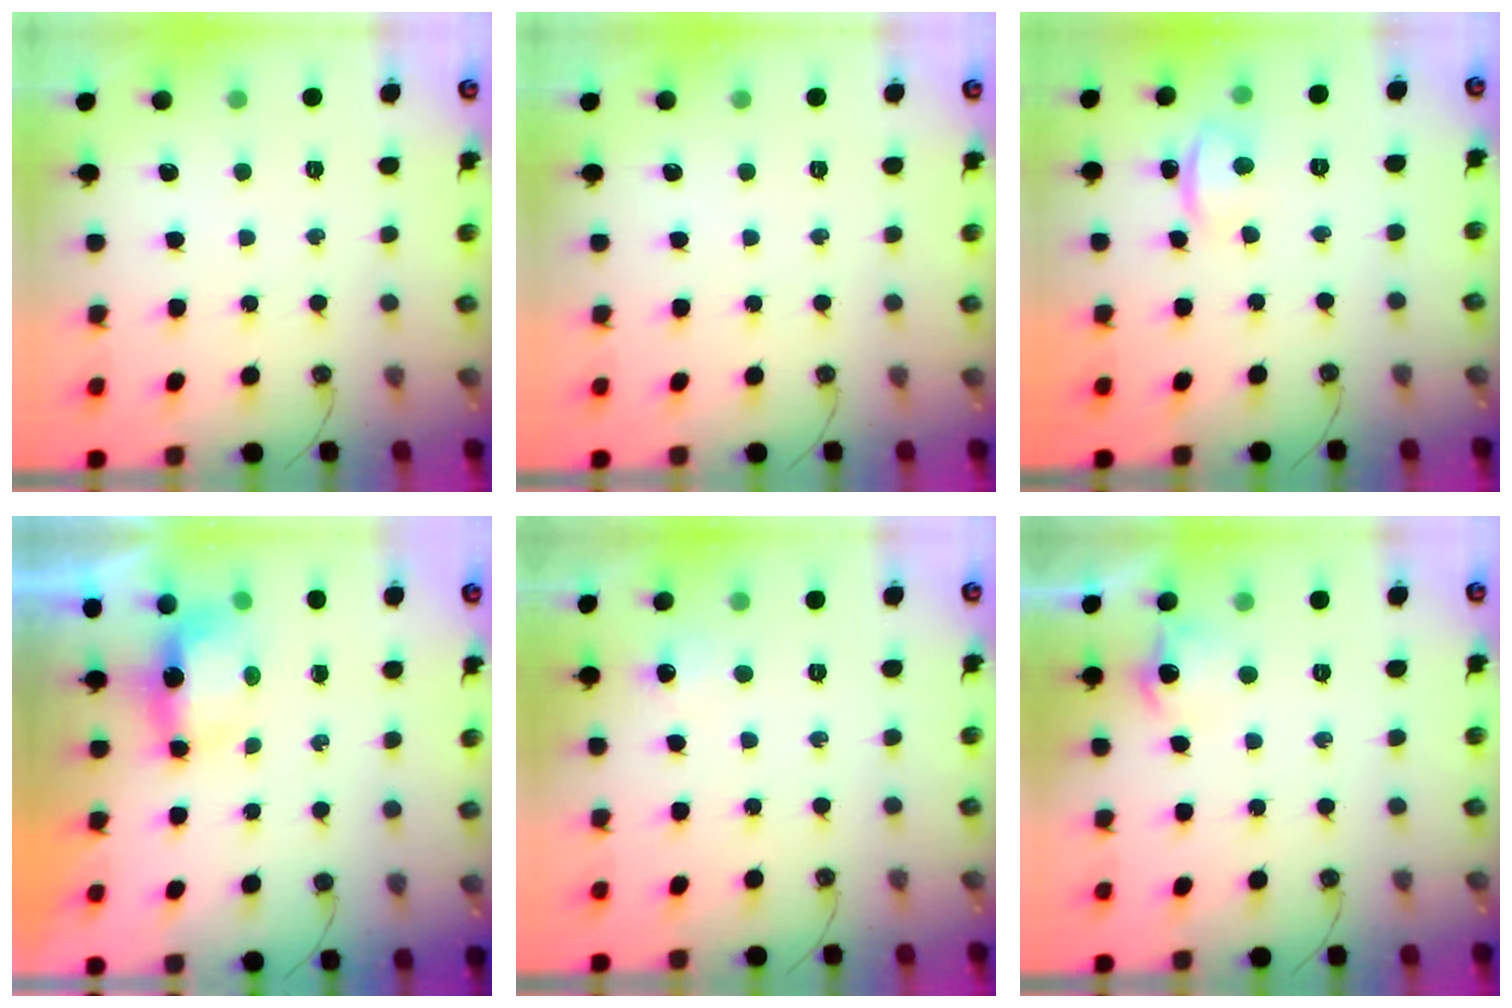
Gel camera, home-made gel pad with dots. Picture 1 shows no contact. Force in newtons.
{"total": 0.0}
{"total": 1.6, "press": 1.4, "slide": 0.7}
{"total": 5.7, "press": 5.7, "slide": 0.9}
{"total": 4.1, "press": 4.0, "slide": 0.6}
{"total": 8.0, "press": 8.0, "slide": 0.7}